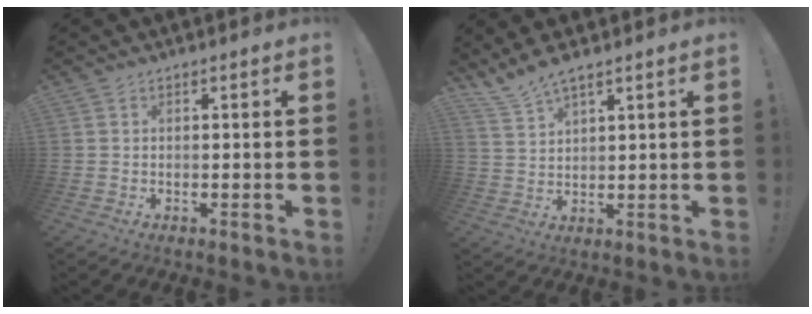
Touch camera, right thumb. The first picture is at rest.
{"total": 6.0, "force": [5.2, 0.8, 2.9], "torque": [-0.064, -0.027, 0.099]}